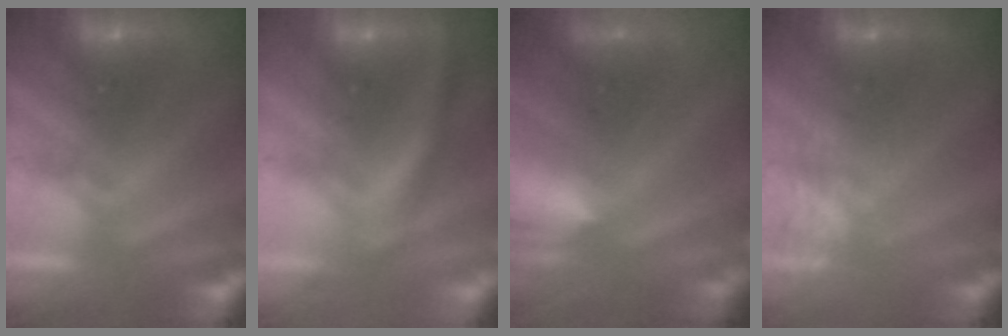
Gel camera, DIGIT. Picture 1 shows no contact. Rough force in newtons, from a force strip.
{"total": 3.6}
{"total": 7.1}
{"total": 2.5}